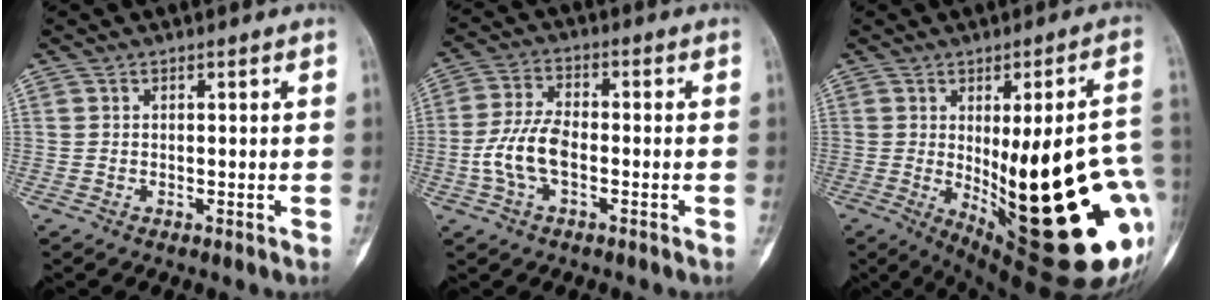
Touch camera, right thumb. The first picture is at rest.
{"total": 8.3, "force": [-2.0, 4.2, 6.9], "torque": [-0.152, 0.023, -0.040]}
{"total": 33.0, "force": [-4.8, 10.2, 31.0], "torque": [-0.339, -0.013, -0.042]}